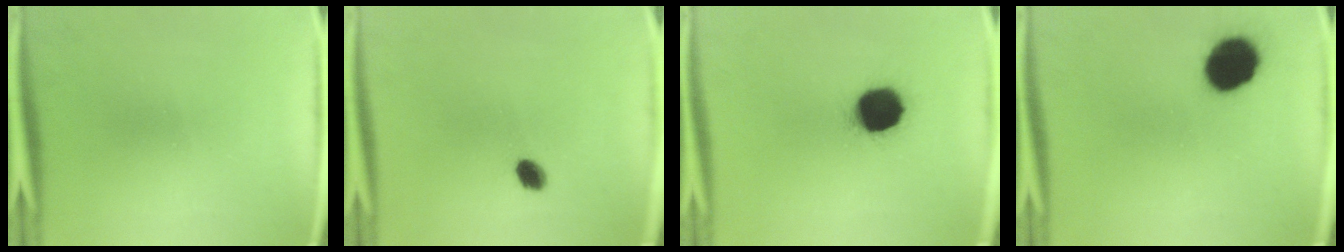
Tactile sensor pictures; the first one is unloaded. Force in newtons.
{"total": 2.9}
{"total": 14.4}
{"total": 12.9}